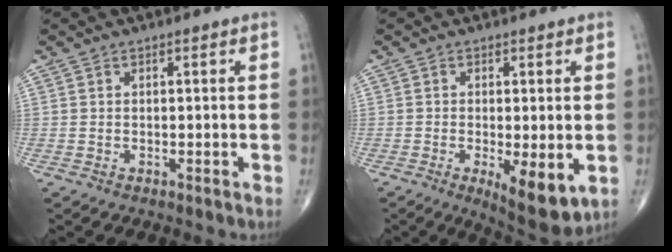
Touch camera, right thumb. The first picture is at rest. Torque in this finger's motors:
{"motor_torque": [0.80, 0.88, 0.12, -0.14, 0.20]}